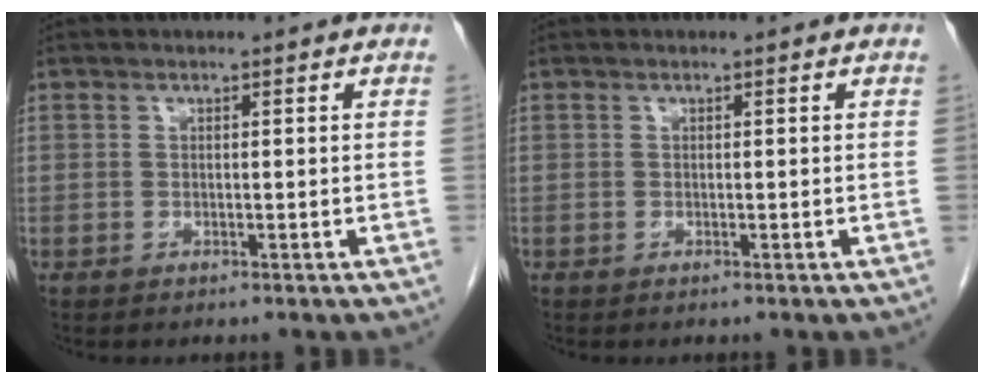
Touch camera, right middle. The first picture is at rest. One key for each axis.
{"total": 0.0}